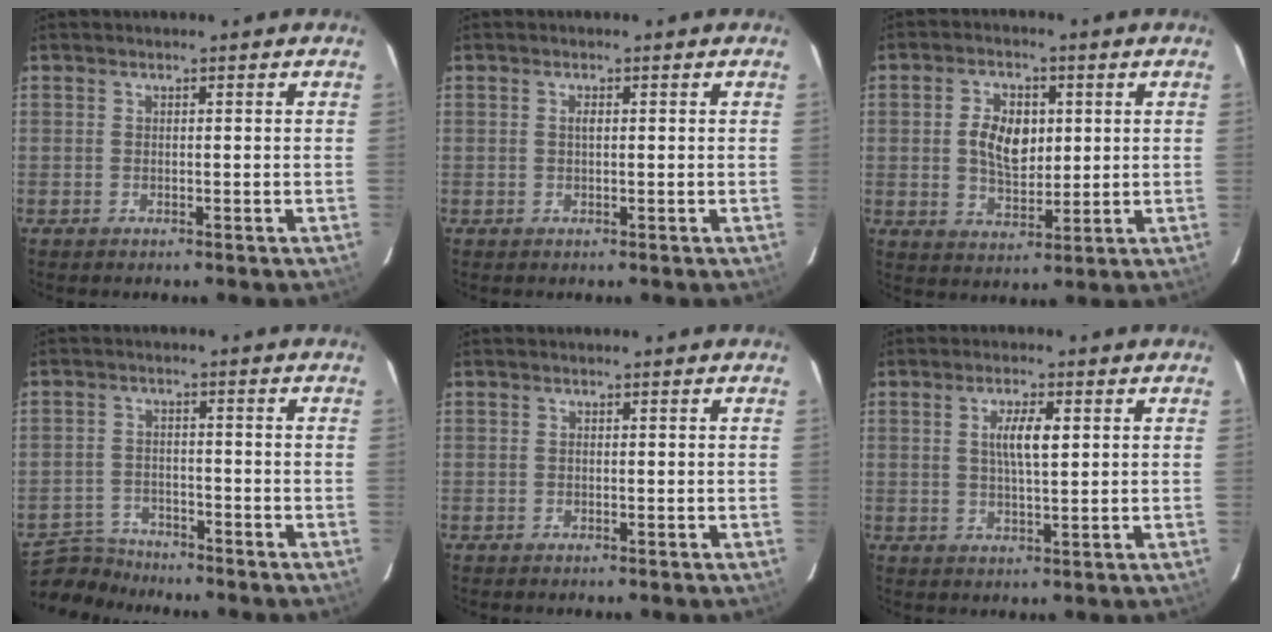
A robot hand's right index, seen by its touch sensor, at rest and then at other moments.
{"total": 0.9, "force": [0.2, 0.4, 0.8], "torque": [-0.014, 0.003, 0.001]}
{"total": 8.1, "force": [1.2, 5.0, 6.3], "torque": [-0.117, 0.009, 0.027]}
{"total": 7.3, "force": [-6.9, 2.2, 0.7], "torque": [-0.034, 0.012, -0.125]}
{"total": 0.0}
{"total": 5.1, "force": [1.3, 1.3, 4.8], "torque": [-0.087, 0.002, 0.022]}